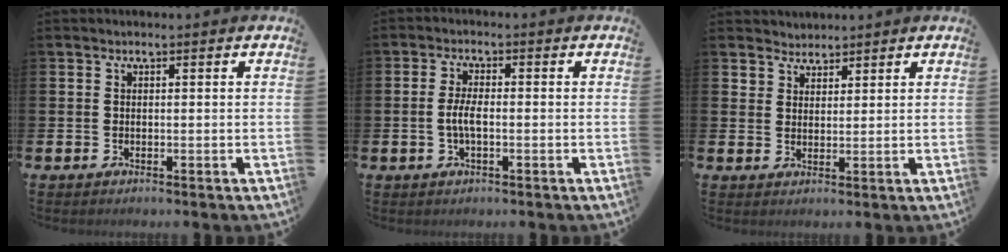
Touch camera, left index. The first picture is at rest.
{"total": 3.0, "force": [-0.6, 1.1, 2.8], "torque": [-0.057, 0.001, -0.015]}
{"total": 3.0, "force": [2.7, 1.1, -0.6], "torque": [0.001, -0.006, 0.051]}